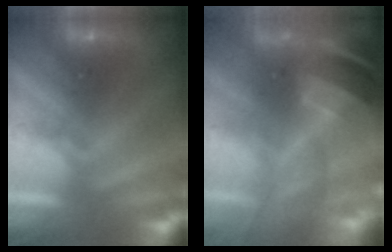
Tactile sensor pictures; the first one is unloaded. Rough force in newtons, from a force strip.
{"total": 10.9}